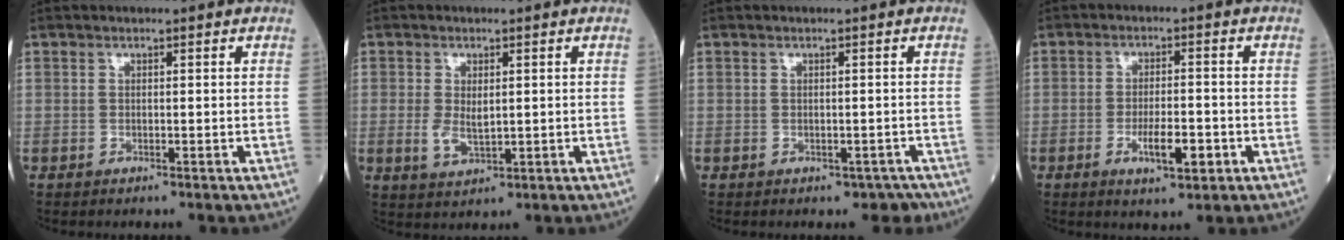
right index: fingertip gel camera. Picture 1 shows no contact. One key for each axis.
{"total": 3.7, "fx": 0.0, "fy": 1.9, "fz": 3.2, "tx": -0.064, "ty": -0.005, "tz": 0.009}
{"total": 1.5, "fx": -0.9, "fy": 1.1, "fz": 0.5, "tx": -0.001, "ty": 0.003, "tz": -0.007}
{"total": 5.6, "fx": -2.1, "fy": 1.5, "fz": 5.0, "tx": -0.085, "ty": -0.002, "tz": -0.032}